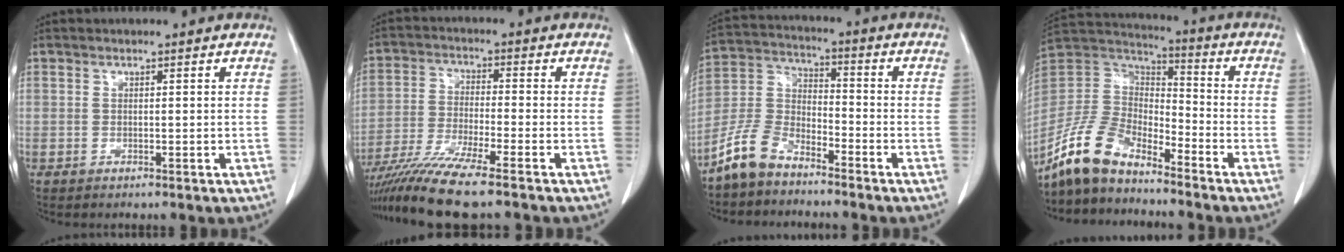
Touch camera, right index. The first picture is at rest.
{"total": 11.4, "force": [-9.1, -1.0, 6.8], "torque": [-0.123, -0.032, -0.157]}
{"total": 8.2, "force": [-6.6, 3.6, 3.2], "torque": [-0.083, 0.010, -0.139]}
{"total": 11.6, "force": [-9.5, 4.3, 5.1], "torque": [-0.120, 0.021, -0.191]}